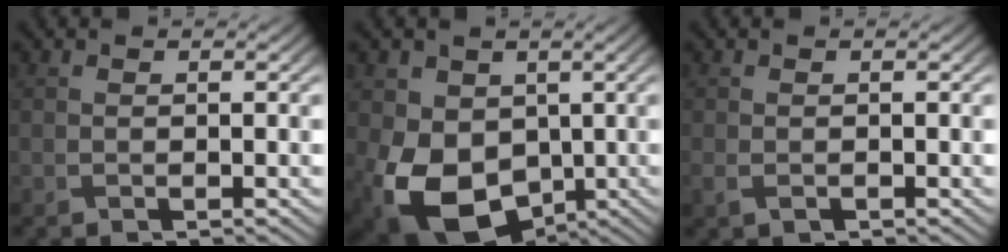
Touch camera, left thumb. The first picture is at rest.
{"total": 11.8, "force": [-2.2, 8.9, 7.5], "torque": [-0.164, -0.026, -0.040]}
{"total": 1.3, "force": [-0.6, 0.8, 0.8], "torque": [-0.025, -0.007, -0.008]}